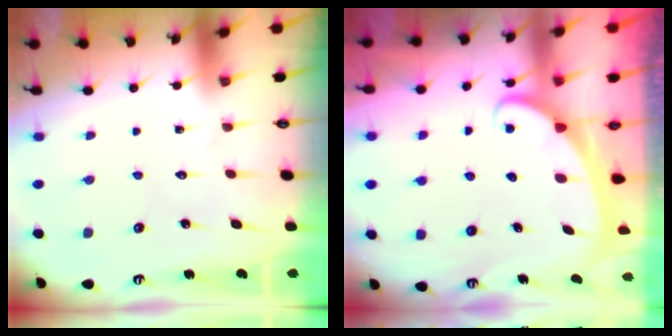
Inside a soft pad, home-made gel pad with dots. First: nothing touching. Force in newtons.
{"total": 2.5, "press": 2.5, "slide": 0.5}